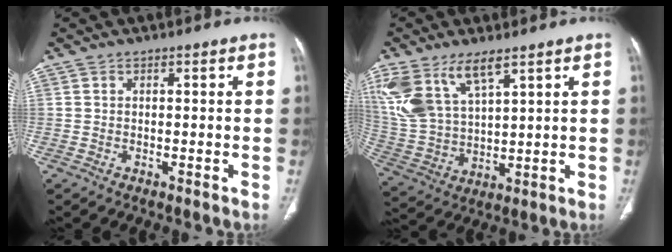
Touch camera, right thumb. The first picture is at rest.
{"total": 13.7, "force": [8.1, 5.9, 9.3], "torque": [-0.197, -0.021, 0.179]}